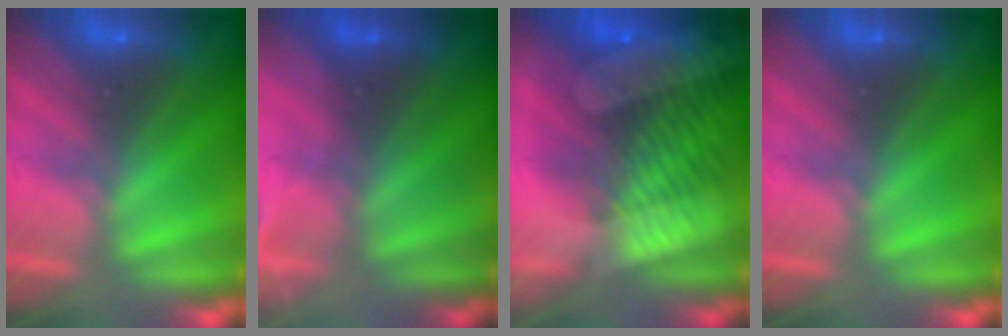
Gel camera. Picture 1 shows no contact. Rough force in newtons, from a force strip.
{"total": 2.9}
{"total": 7.6}
{"total": 0.0}